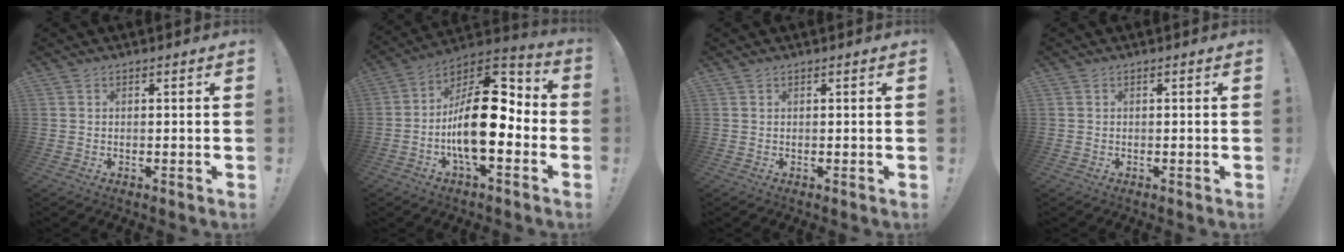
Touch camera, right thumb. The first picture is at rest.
{"total": 20.6, "force": [-3.2, 9.9, 17.8], "torque": [-0.305, 0.021, -0.046]}
{"total": 0.0}
{"total": 0.0}